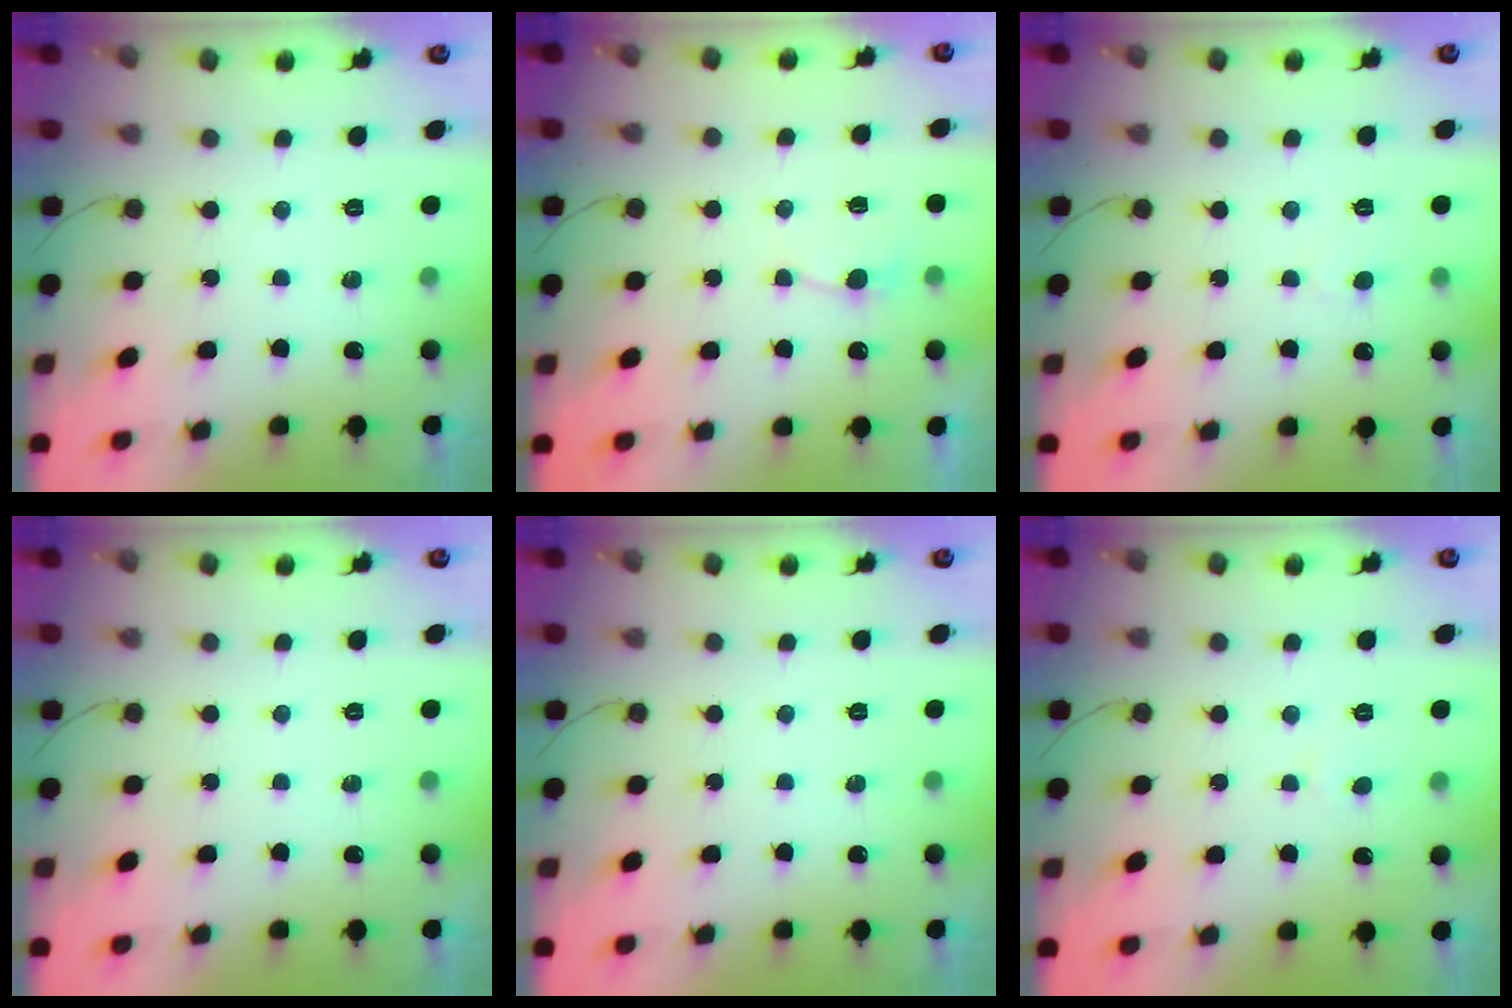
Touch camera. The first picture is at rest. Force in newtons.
{"total": 3.7, "press": 3.7, "slide": 0.5}
{"total": 2.8, "press": 2.8, "slide": 0.3}
{"total": 0.0}
{"total": 0.0}
{"total": 1.6, "press": 1.5, "slide": 0.2}